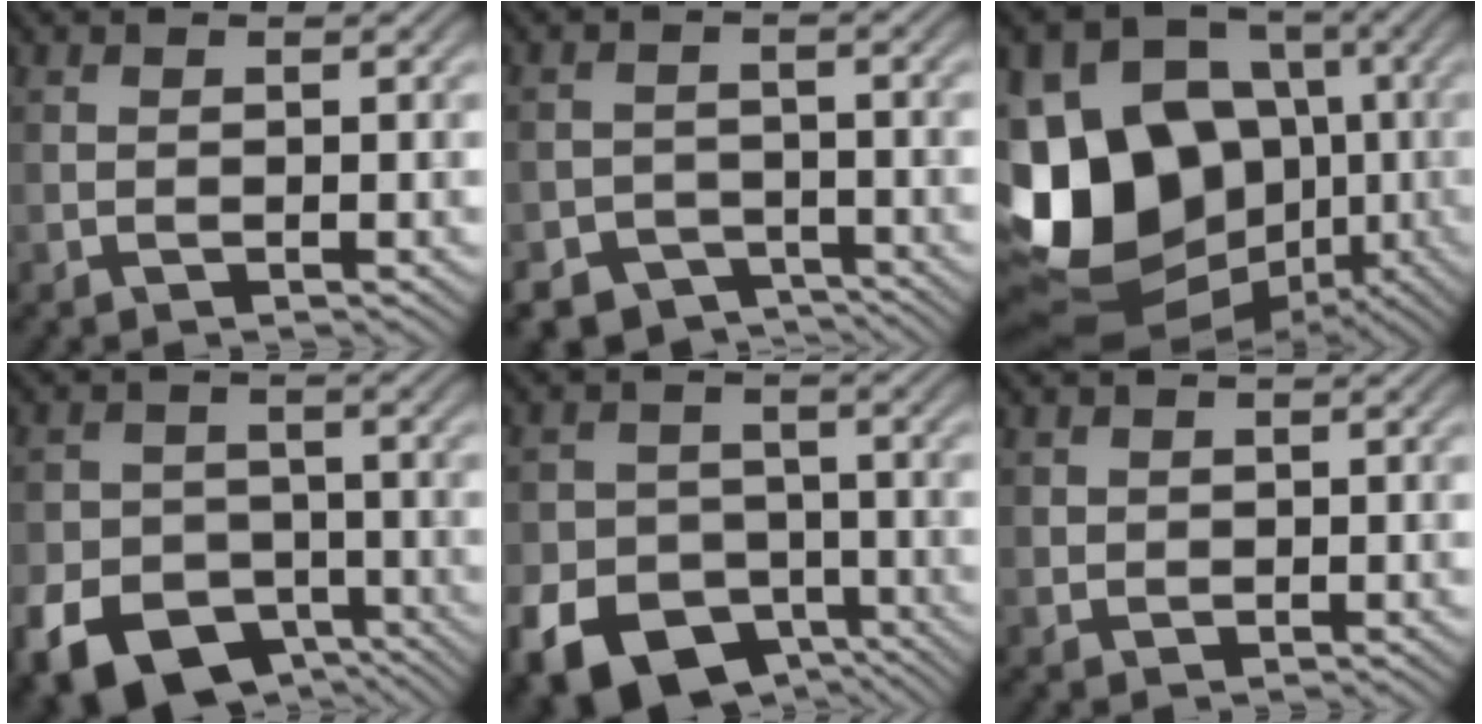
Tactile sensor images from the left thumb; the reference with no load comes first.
{"total": 6.3, "force": [-4.8, 3.7, 1.5], "torque": [-0.017, -0.012, -0.074]}
{"total": 18.4, "force": [-3.7, 14.8, 10.4], "torque": [-0.242, -0.012, -0.064]}
{"total": 11.6, "force": [-6.7, 7.8, 5.4], "torque": [-0.115, -0.029, -0.116]}
{"total": 12.8, "force": [-7.3, 8.9, 5.5], "torque": [-0.118, -0.036, -0.125]}
{"total": 1.5, "force": [0.4, 1.4, 0.4], "torque": [-0.010, -0.006, 0.007]}